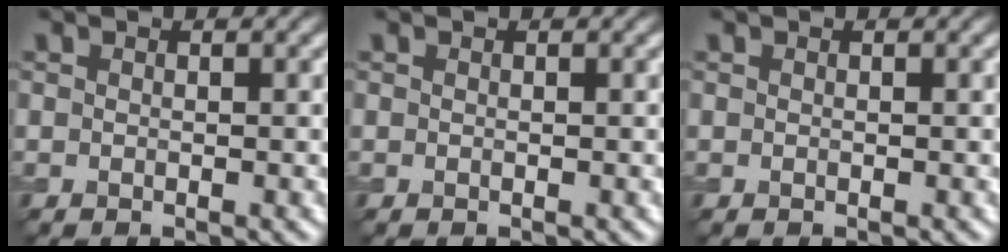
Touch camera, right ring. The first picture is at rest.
{"total": 0.0}
{"total": 0.0}